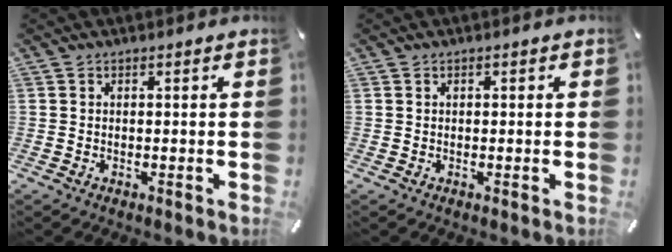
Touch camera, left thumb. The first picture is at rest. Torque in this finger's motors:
{"motor_torque": [-0.30, -0.19, -0.06, 0.03, -0.07]}